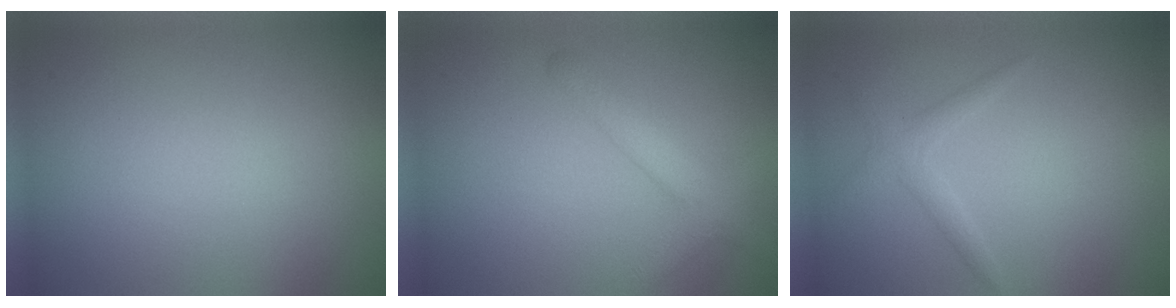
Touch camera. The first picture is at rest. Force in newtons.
{"total": 2.7, "press": 2.7, "slide": 0.2}
{"total": 1.5, "press": 1.5, "slide": 0.1}